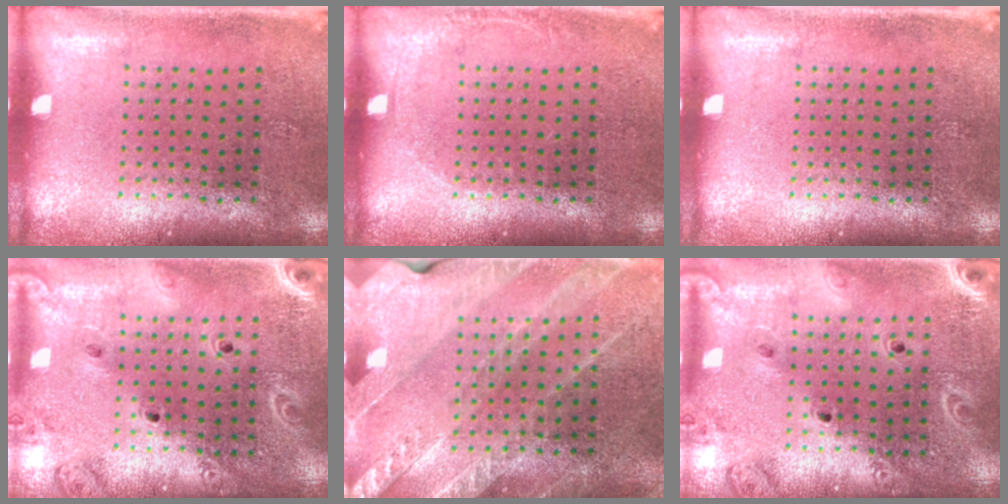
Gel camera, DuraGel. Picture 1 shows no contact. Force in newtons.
{"total": 0.7, "press": 0.7, "slide": 0.1}
{"total": 0.0}
{"total": 2.1, "press": 1.9, "slide": 0.9}
{"total": 2.6, "press": 2.5, "slide": 0.7}
{"total": 2.0, "press": 1.9, "slide": 0.8}